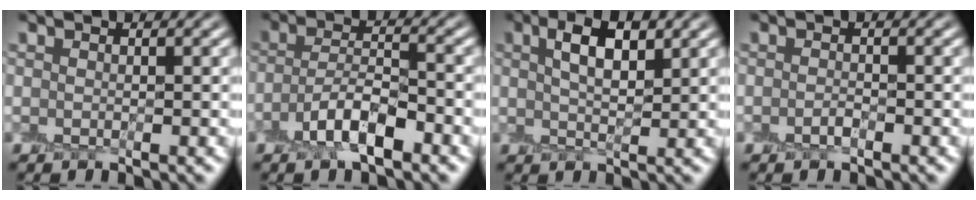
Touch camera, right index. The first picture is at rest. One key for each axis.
{"total": 4.6, "fx": -2.3, "fy": 1.6, "fz": 3.6, "tx": -0.069, "ty": 0.004, "tz": -0.045}
{"total": 4.3, "fx": 1.8, "fy": 1.5, "fz": 3.6, "tx": -0.064, "ty": 0.008, "tz": 0.029}
{"total": 0.9, "fx": -0.5, "fy": 0.3, "fz": 0.7, "tx": -0.014, "ty": -0.001, "tz": -0.009}